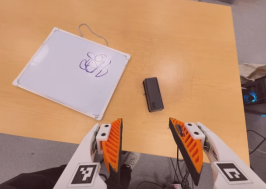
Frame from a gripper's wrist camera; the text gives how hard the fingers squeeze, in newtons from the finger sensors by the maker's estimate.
{"total": 0.0}